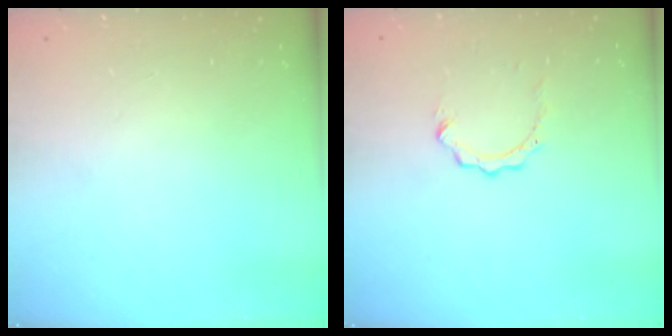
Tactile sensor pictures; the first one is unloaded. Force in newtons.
{"total": 2.3, "press": 2.3, "slide": 0.2}